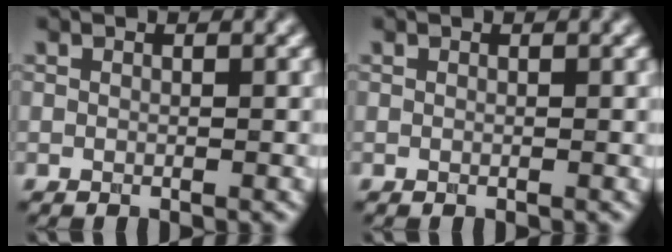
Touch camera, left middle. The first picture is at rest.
{"total": 0.0}